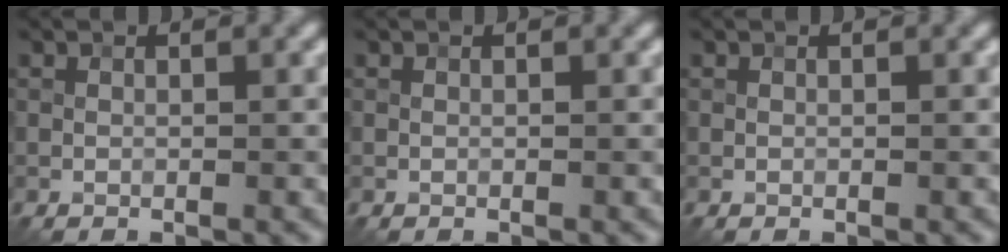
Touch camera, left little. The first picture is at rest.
{"total": 0.0}
{"total": 0.0}